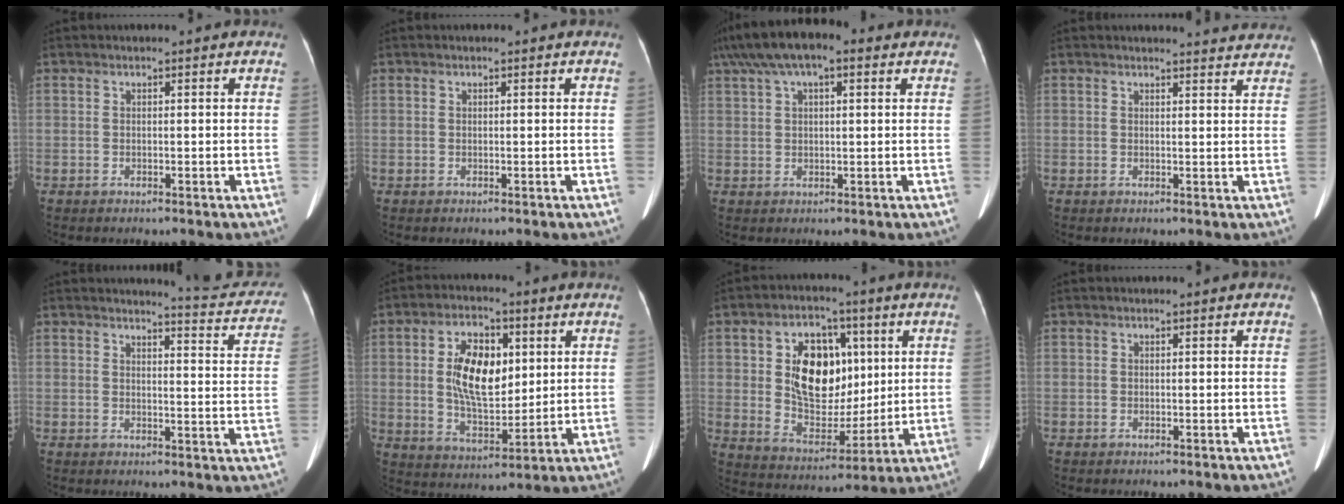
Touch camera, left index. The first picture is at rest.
{"total": 0.0}
{"total": 10.7, "force": [6.2, 3.8, 7.8], "torque": [-0.153, 0.043, 0.108]}
{"total": 7.2, "force": [7.1, 0.7, 1.1], "torque": [-0.003, -0.005, 0.059]}
{"total": 9.4, "force": [9.3, 0.4, 1.2], "torque": [-0.004, -0.046, 0.087]}
{"total": 11.0, "force": [2.2, 5.5, 9.3], "torque": [-0.179, 0.007, 0.044]}
{"total": 12.9, "force": [3.1, 8.3, 9.4], "torque": [-0.178, 0.011, 0.065]}
{"total": 0.0}